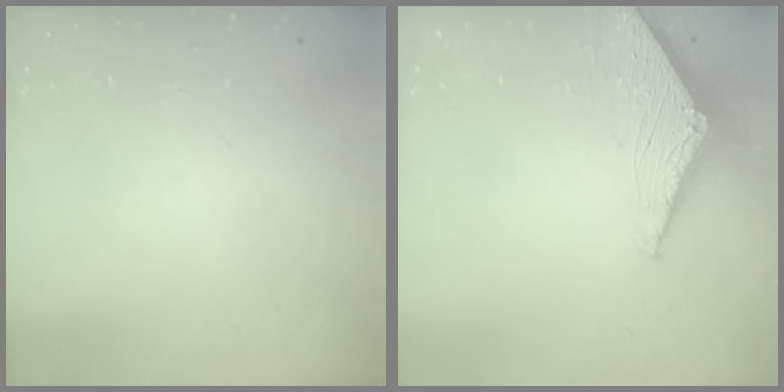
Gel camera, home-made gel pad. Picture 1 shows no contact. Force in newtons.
{"total": 3.0, "press": 2.9, "slide": 0.3}